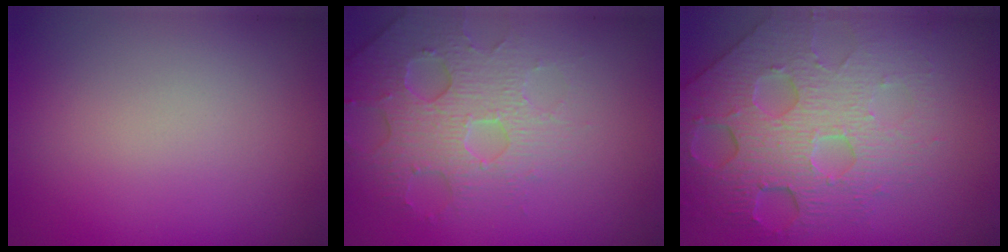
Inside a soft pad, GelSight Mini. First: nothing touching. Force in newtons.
{"total": 4.3, "press": 4.0, "slide": 1.6}
{"total": 7.9, "press": 5.5, "slide": 5.7}